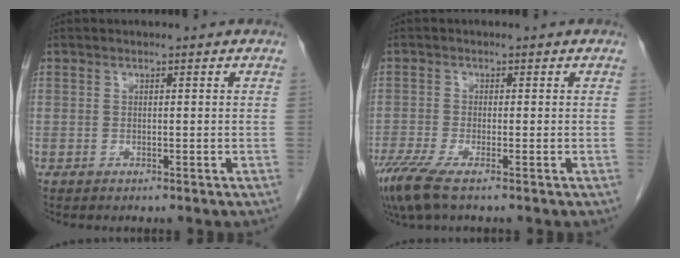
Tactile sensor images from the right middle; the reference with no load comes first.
{"total": 4.7, "force": [-3.2, 0.4, 3.4], "torque": [-0.071, -0.015, -0.062]}